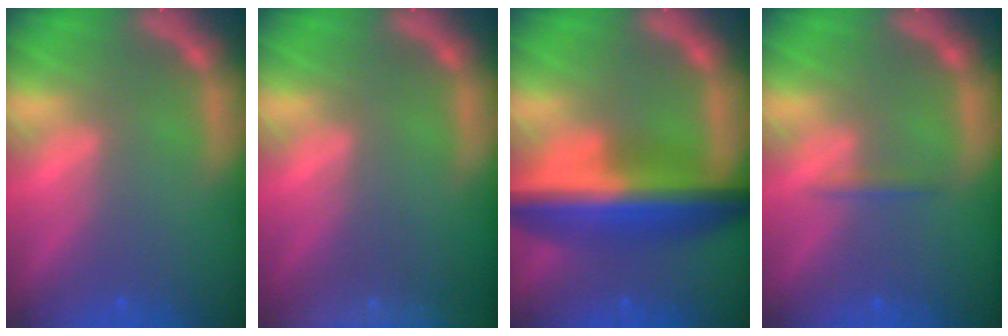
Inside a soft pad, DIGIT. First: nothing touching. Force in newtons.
{"total": 10.0}
{"total": 10.1}
{"total": 0.9}